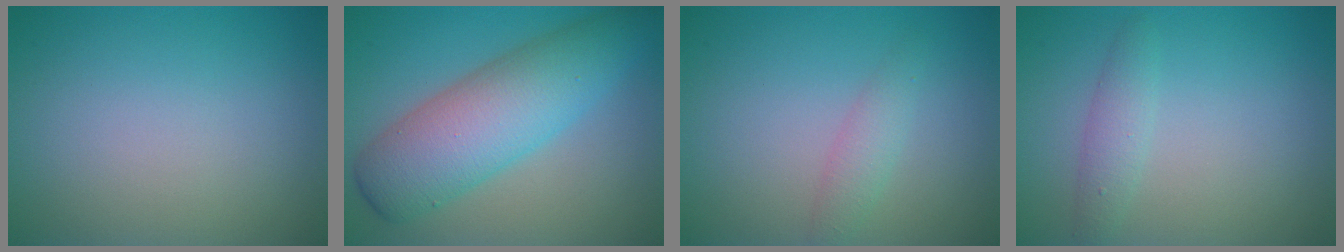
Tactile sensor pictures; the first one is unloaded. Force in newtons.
{"total": 8.0, "press": 8.0, "slide": 0.1}
{"total": 1.7, "press": 1.7, "slide": 0.1}
{"total": 1.7, "press": 1.7, "slide": 0.1}